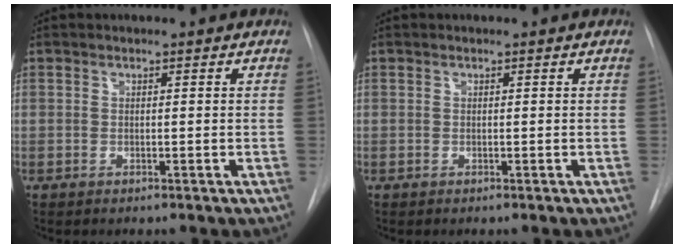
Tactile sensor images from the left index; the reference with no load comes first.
{"total": 0.0}